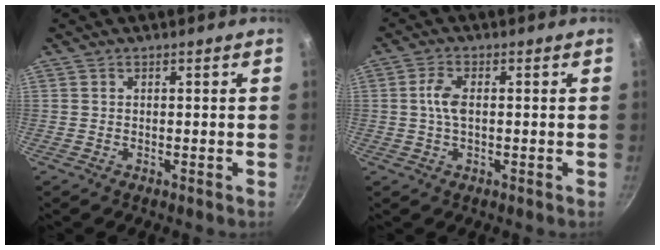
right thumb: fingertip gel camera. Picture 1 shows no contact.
{"total": 4.2, "force": [0.2, 2.1, 3.6], "torque": [-0.079, 0.008, 0.000]}